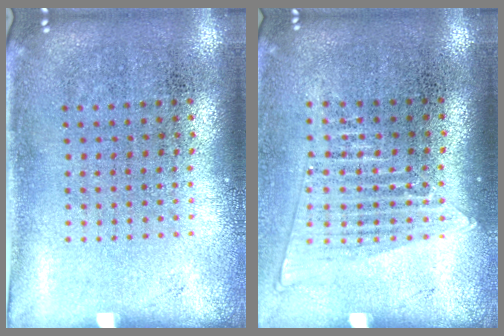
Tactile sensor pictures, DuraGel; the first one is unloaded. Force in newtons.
{"total": 1.4, "press": 1.3, "slide": 0.6}